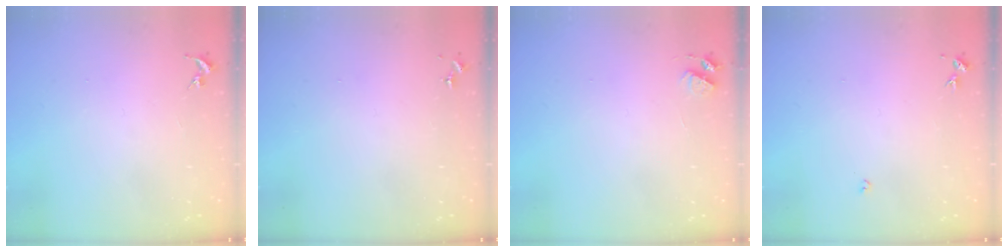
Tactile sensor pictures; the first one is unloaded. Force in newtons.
{"total": 0.0}
{"total": 4.4, "press": 4.3, "slide": 0.6}
{"total": 2.7, "press": 2.7, "slide": 0.5}